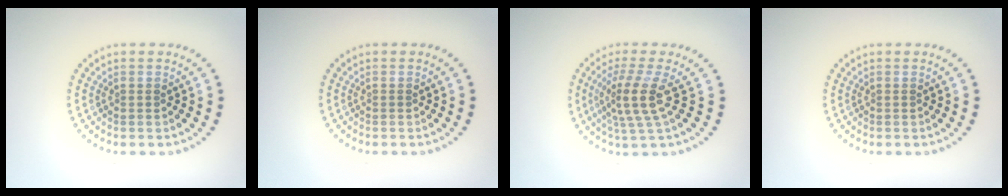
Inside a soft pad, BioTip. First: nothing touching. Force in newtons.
{"total": 0.0}
{"total": 3.7, "press": 2.8, "slide": 2.4}
{"total": 0.0}